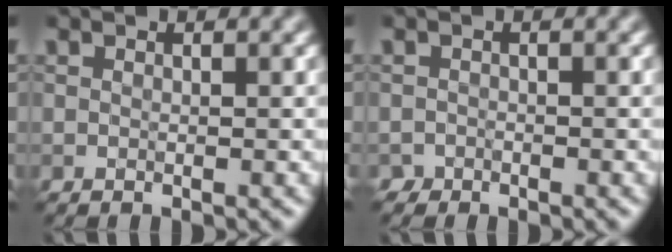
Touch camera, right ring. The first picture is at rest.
{"total": 0.9, "force": [-0.7, 0.5, -0.2], "torque": [0.009, 0.001, -0.013]}